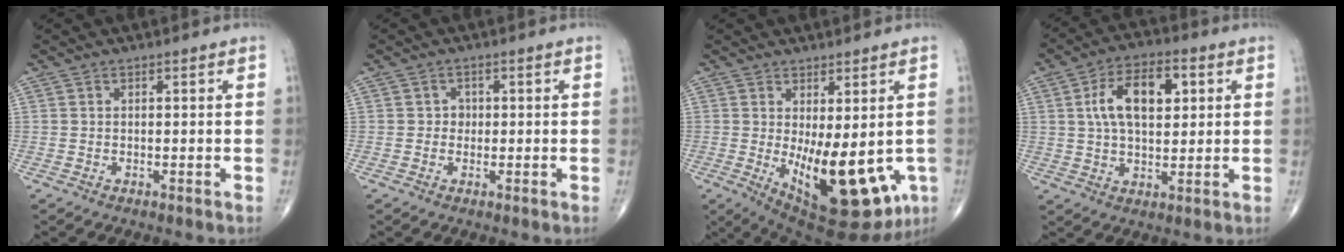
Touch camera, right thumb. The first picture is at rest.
{"total": 1.5, "force": [0.0, 1.4, 0.6], "torque": [0.002, 0.004, -0.003]}
{"total": 17.5, "force": [-3.4, 7.2, 15.6], "torque": [-0.210, -0.028, -0.021]}
{"total": 12.2, "force": [3.1, 6.5, 9.9], "torque": [-0.157, 0.007, 0.049]}